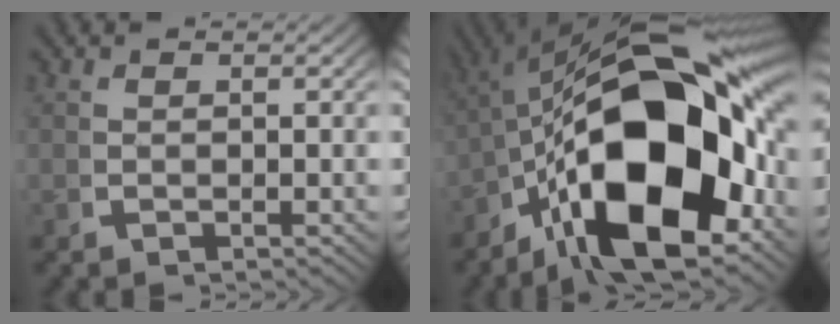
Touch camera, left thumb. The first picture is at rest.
{"total": 27.3, "force": [-2.6, 15.4, 22.4], "torque": [-0.367, -0.048, -0.023]}